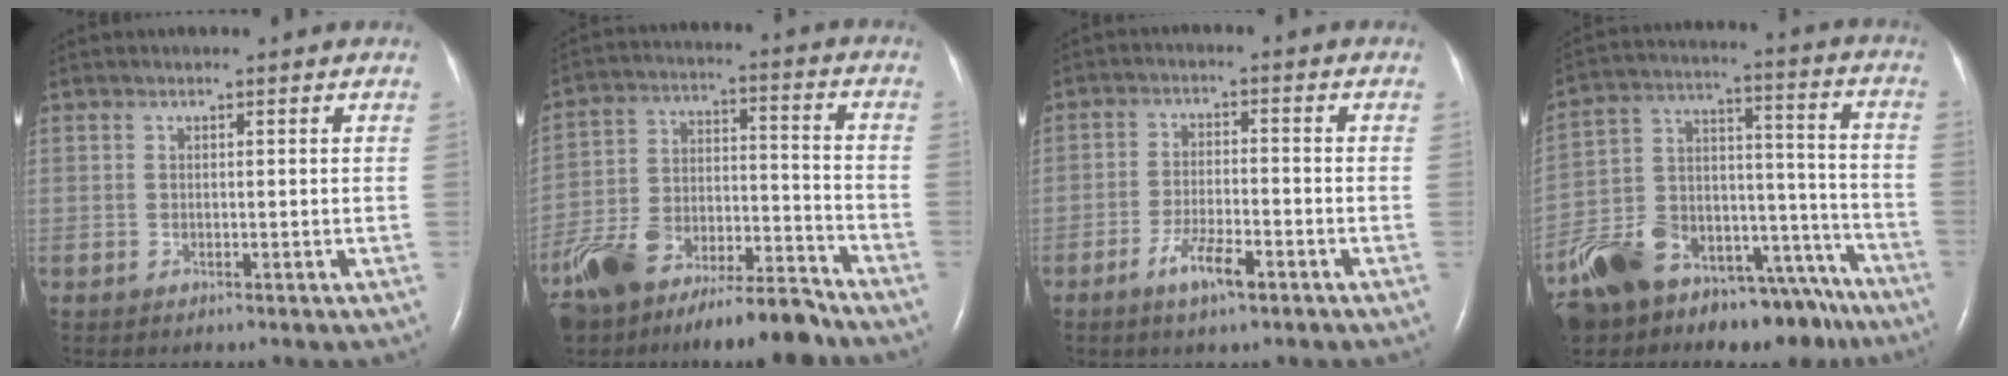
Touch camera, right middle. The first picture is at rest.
{"total": 17.1, "force": [-13.6, 5.0, 9.1], "torque": [-0.177, 0.019, -0.240]}
{"total": 5.5, "force": [-3.3, 1.2, 4.2], "torque": [-0.084, -0.002, -0.057]}
{"total": 28.9, "force": [-21.5, 11.7, 15.3], "torque": [-0.263, 0.023, -0.330]}